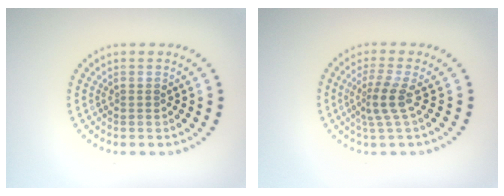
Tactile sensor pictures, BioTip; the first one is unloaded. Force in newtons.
{"total": 2.6, "press": 1.8, "slide": 1.9}